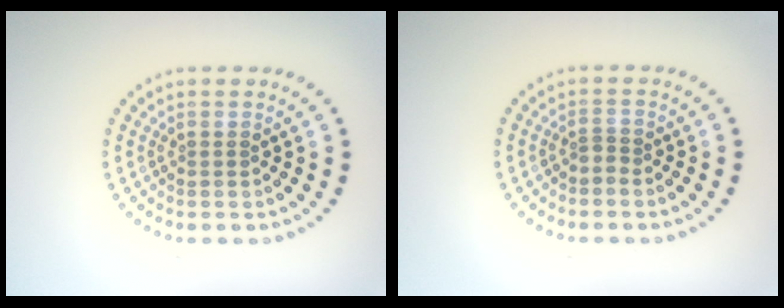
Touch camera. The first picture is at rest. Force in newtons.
{"total": 0.8, "press": 0.4, "slide": 0.7}